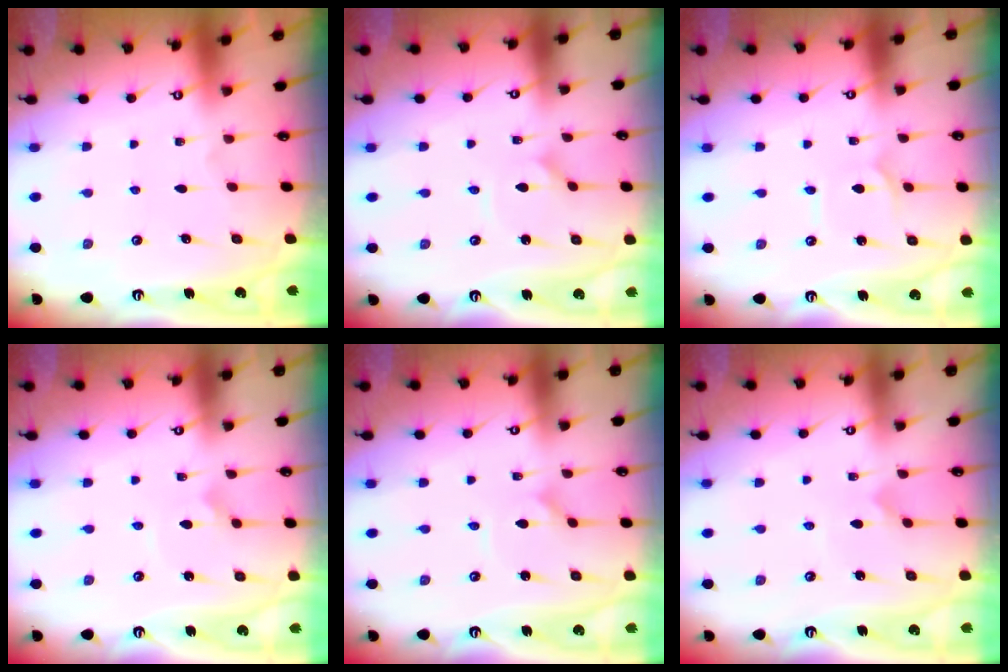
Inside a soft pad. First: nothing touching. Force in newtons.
{"total": 0.9, "press": 0.9, "slide": 0.0}
{"total": 1.4, "press": 1.3, "slide": 0.1}
{"total": 1.5, "press": 1.5, "slide": 0.0}
{"total": 1.0, "press": 1.0, "slide": 0.0}
{"total": 2.7, "press": 2.7, "slide": 0.3}